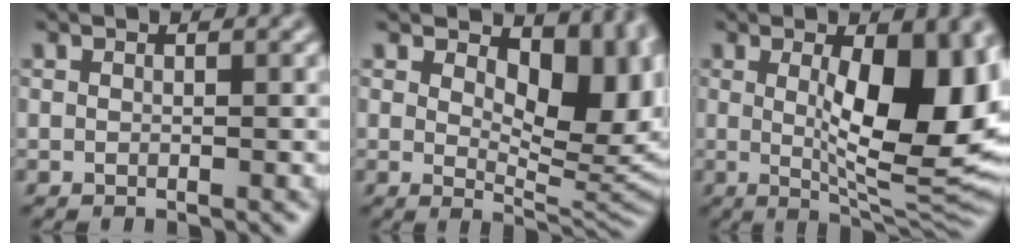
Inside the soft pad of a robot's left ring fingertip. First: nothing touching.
{"total": 10.1, "force": [3.0, 5.3, 8.1], "torque": [-0.112, -0.012, 0.051]}
{"total": 11.4, "force": [1.0, 3.7, 10.8], "torque": [-0.149, -0.013, 0.025]}